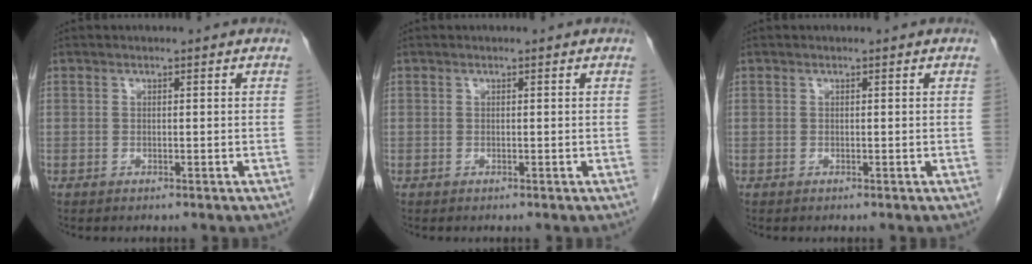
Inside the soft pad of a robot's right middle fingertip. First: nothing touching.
{"total": 0.0}
{"total": 0.0}